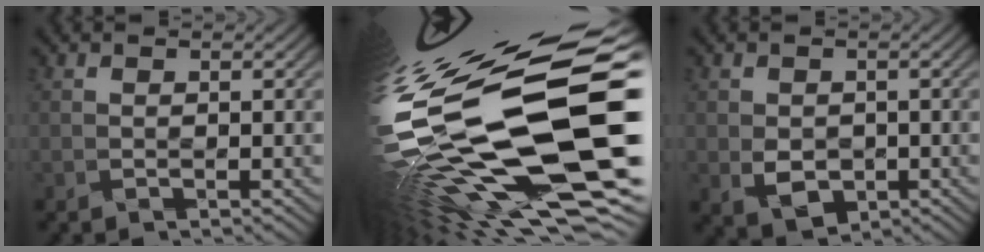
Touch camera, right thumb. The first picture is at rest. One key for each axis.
{"total": 20.4, "fx": -0.2, "fy": 7.9, "fz": 18.8, "tx": -0.406, "ty": -0.079, "tz": 0.030}
{"total": 4.3, "fx": -0.8, "fy": 3.3, "fz": 2.6, "tx": -0.067, "ty": -0.005, "tz": -0.013}